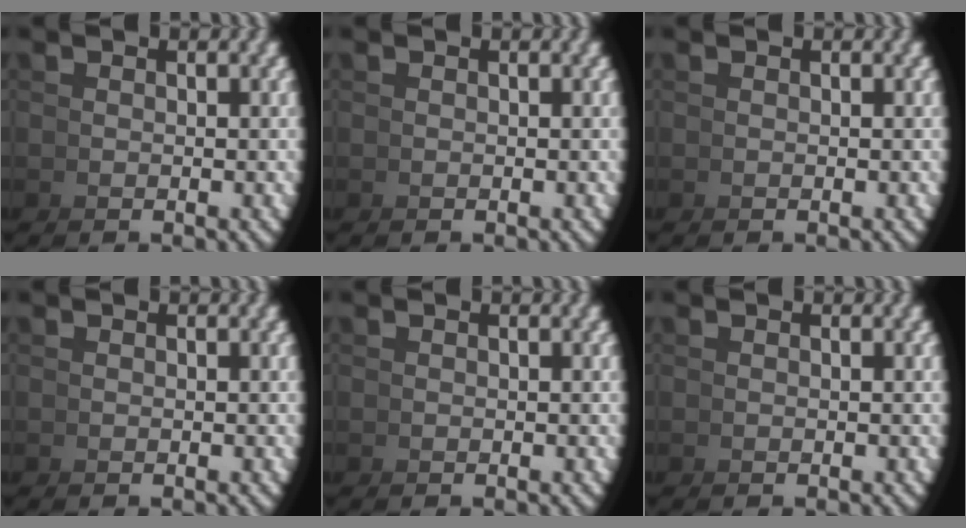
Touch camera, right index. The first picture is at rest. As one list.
[{"total": 0.0}, {"total": 0.0}, {"total": 0.0}, {"total": 0.0}, {"total": 0.0}]